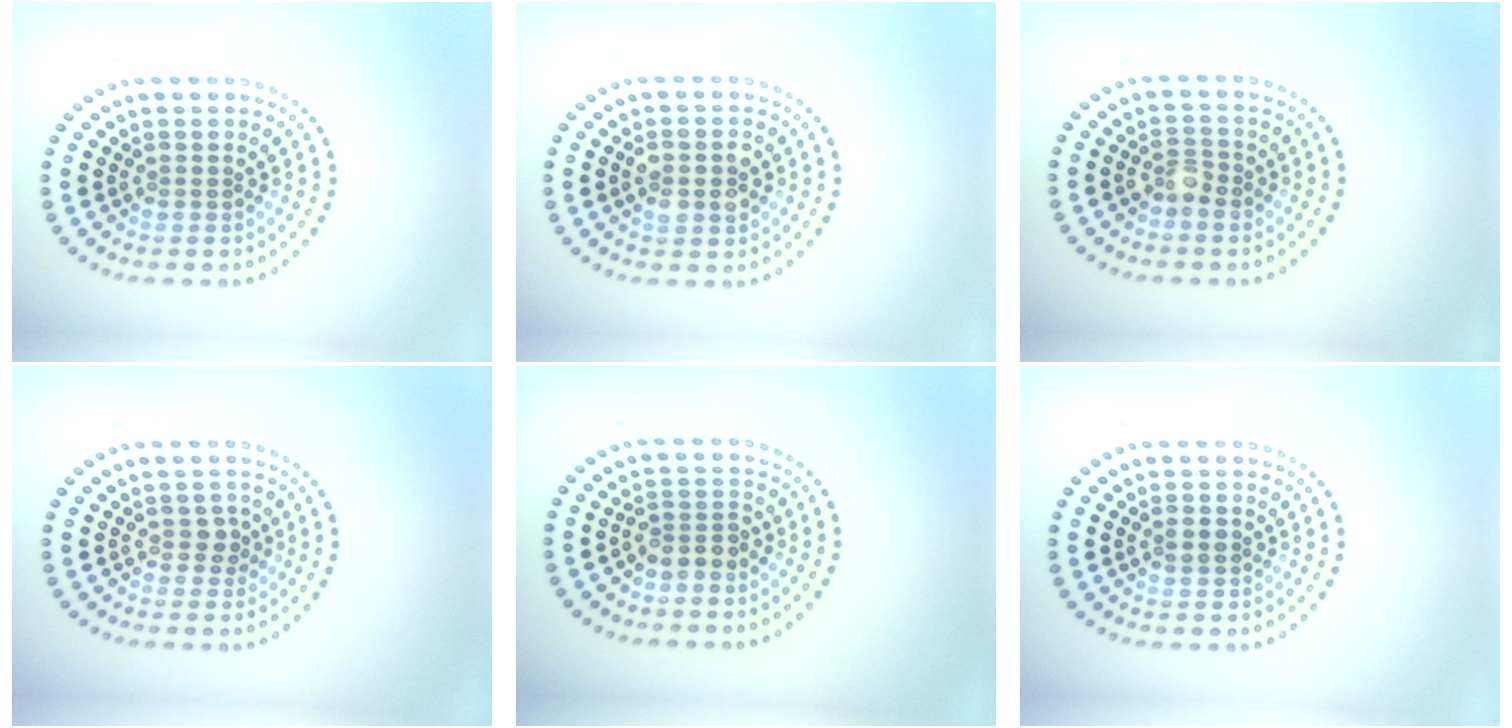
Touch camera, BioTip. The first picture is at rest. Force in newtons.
{"total": 2.9, "press": 2.9, "slide": 0.3}
{"total": 1.7, "press": 1.6, "slide": 0.5}
{"total": 1.1, "press": 1.0, "slide": 0.6}
{"total": 2.1, "press": 1.7, "slide": 1.2}
{"total": 1.5, "press": 1.5, "slide": 0.2}